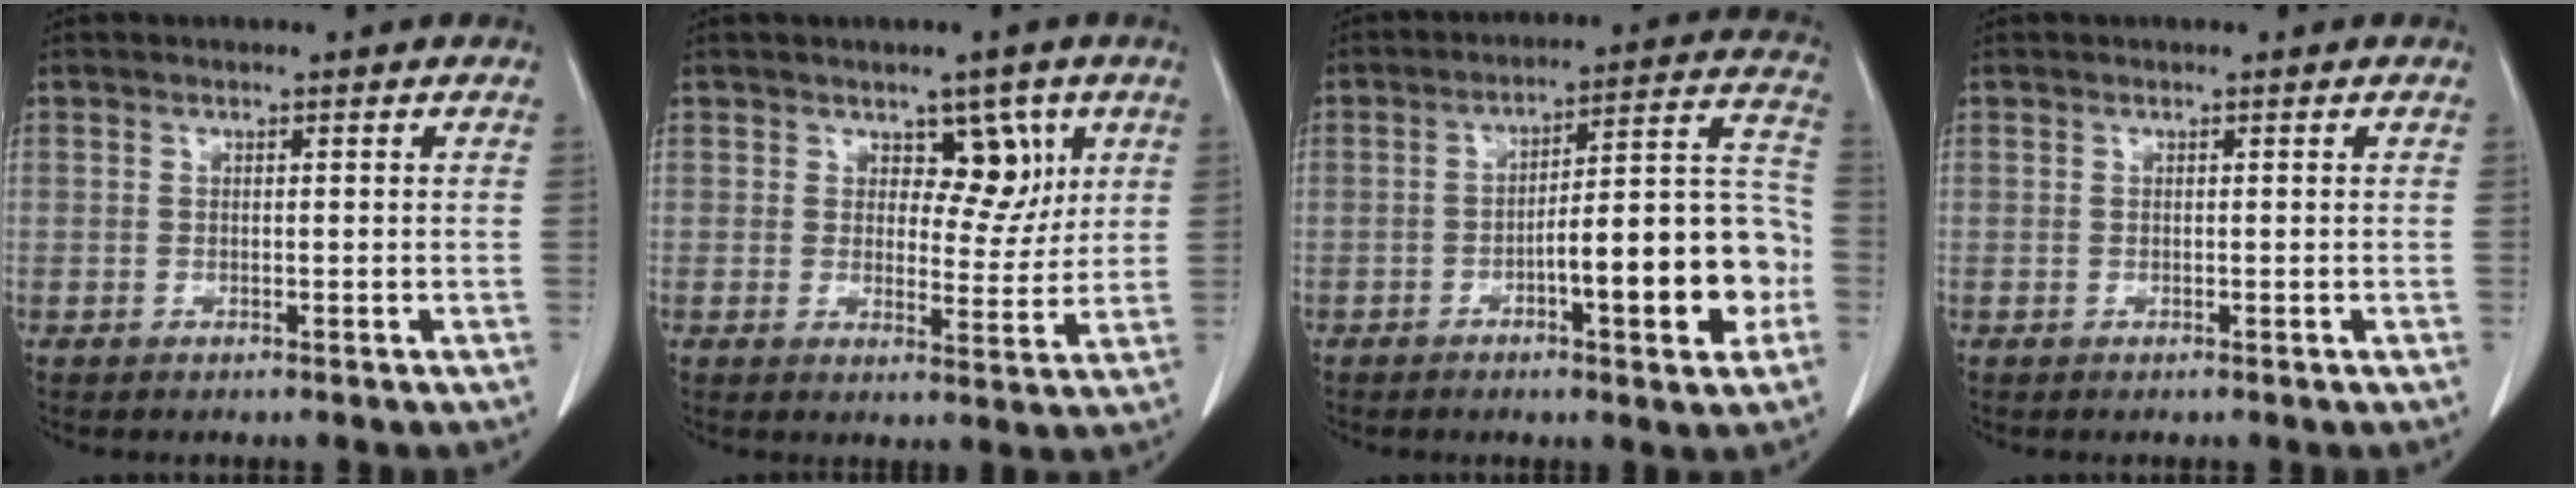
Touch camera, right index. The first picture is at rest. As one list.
[{"total": 5.6, "force": [2.6, 3.3, 3.8], "torque": [-0.036, 0.000, 0.038]}, {"total": 15.1, "force": [-4.6, 2.8, 14.1], "torque": [-0.191, 0.032, -0.062]}, {"total": 0.0}]